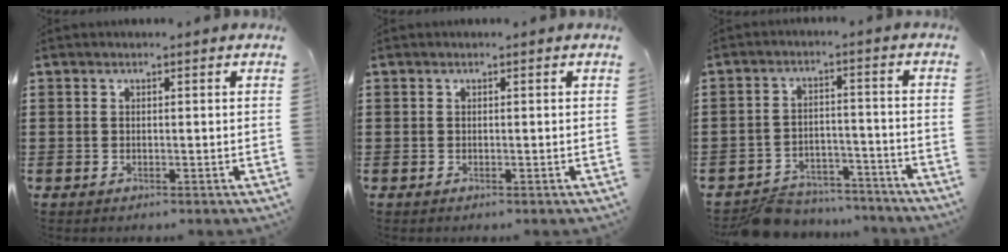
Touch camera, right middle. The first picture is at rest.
{"total": 0.0}
{"total": 6.4, "force": [-6.2, 1.5, 0.7], "torque": [-0.011, 0.019, -0.122]}